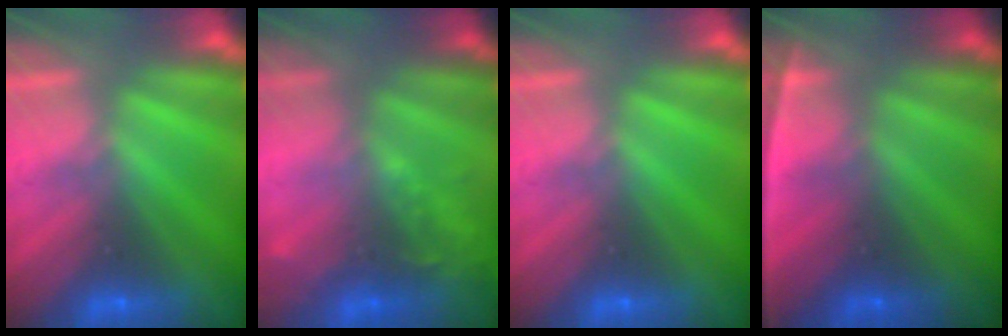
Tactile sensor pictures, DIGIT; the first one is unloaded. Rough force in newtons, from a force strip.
{"total": 1.9}
{"total": 0.0}
{"total": 2.8}